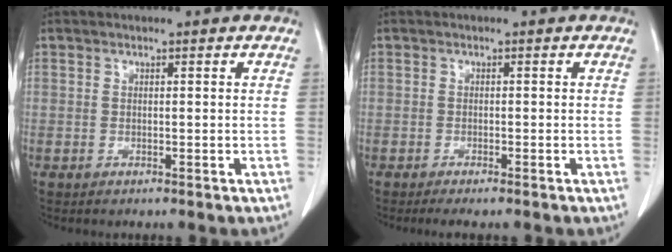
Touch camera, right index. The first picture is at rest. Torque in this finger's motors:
{"motor_torque": [0.26, -0.26, 0.13, 0.02]}